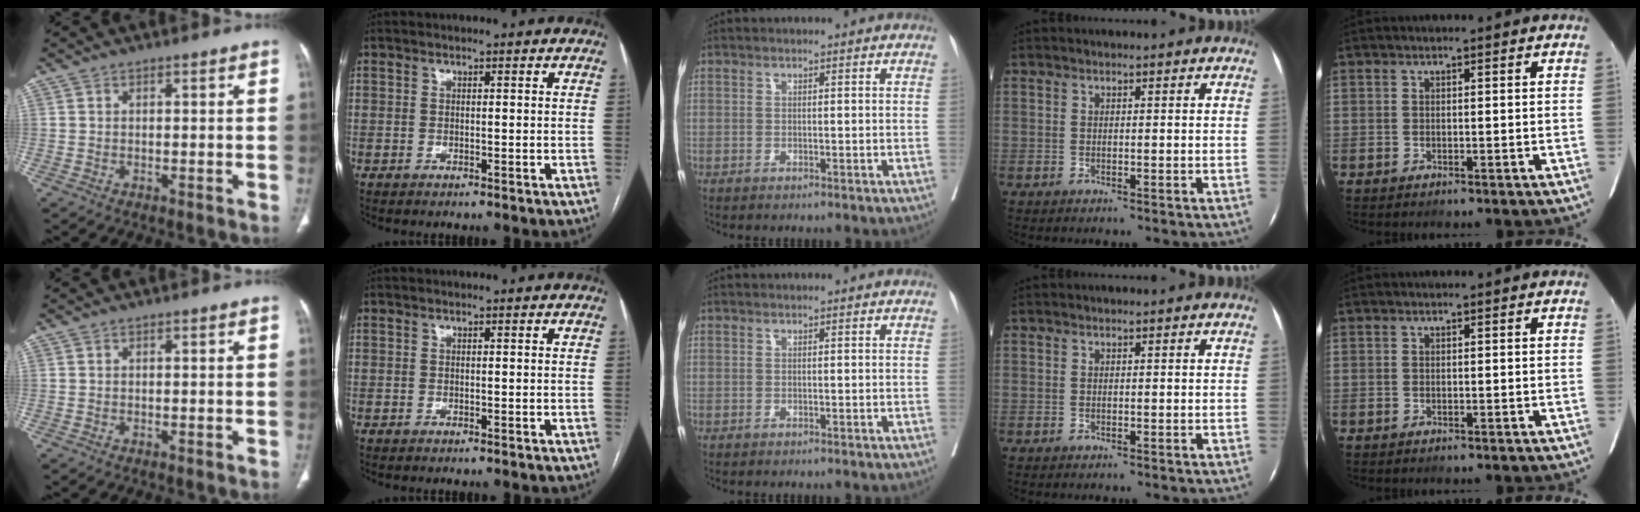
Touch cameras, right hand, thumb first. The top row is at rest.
{}